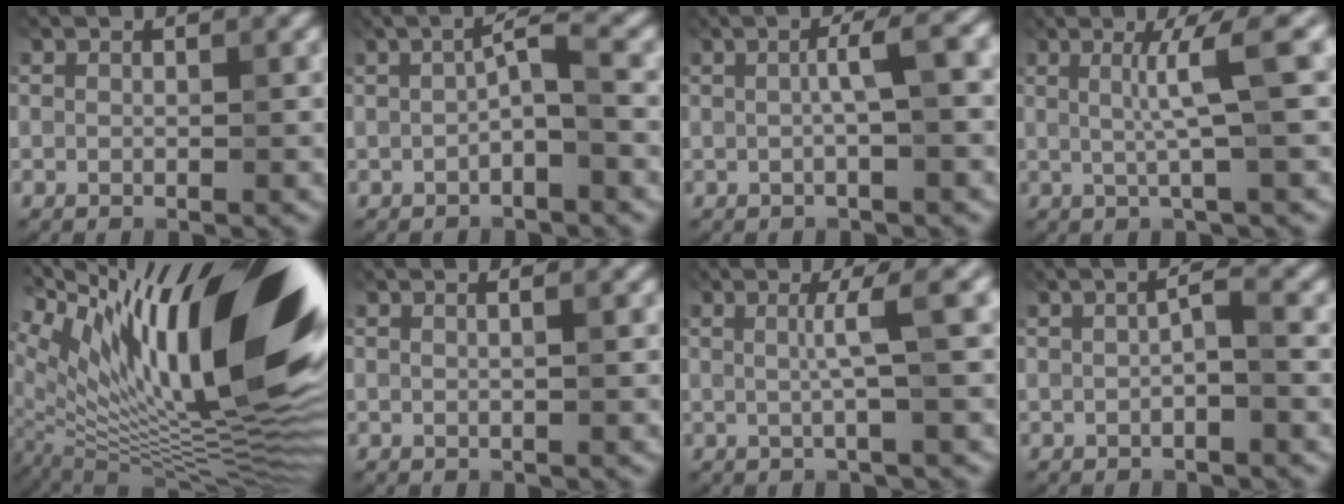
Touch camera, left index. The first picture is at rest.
{"total": 2.1, "force": [-0.4, 0.1, 2.1], "torque": [-0.042, 0.012, -0.008]}
{"total": 2.8, "force": [0.1, 0.0, 2.8], "torque": [-0.053, 0.016, 0.001]}
{"total": 4.3, "force": [0.8, 0.2, 4.3], "torque": [-0.071, 0.012, 0.014]}
{"total": 18.3, "force": [6.4, 6.2, 16.0], "torque": [-0.255, 0.019, 0.113]}
{"total": 0.7, "force": [0.2, 0.0, 0.7], "torque": [-0.012, 0.004, -0.001]}
{"total": 3.1, "force": [0.4, 0.1, 3.1], "torque": [-0.055, 0.012, 0.005]}
{"total": 1.4, "force": [-0.2, -0.1, 1.4], "torque": [-0.030, 0.007, -0.003]}